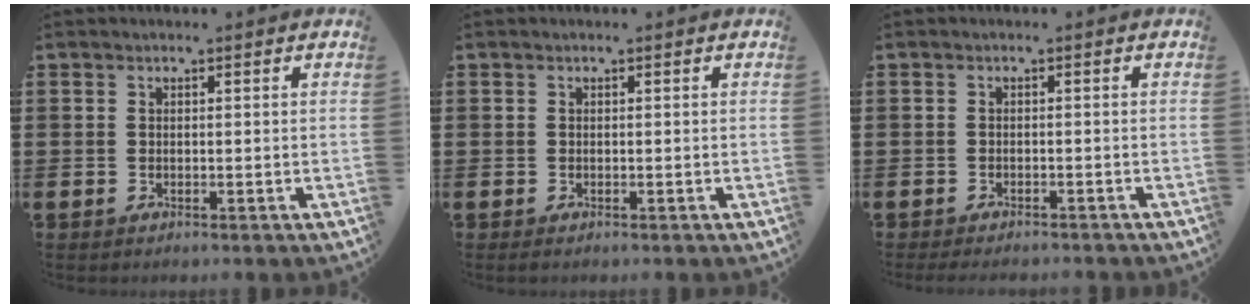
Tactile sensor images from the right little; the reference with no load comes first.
{"total": 0.0}
{"total": 0.9, "force": [-0.8, 0.0, 0.2], "torque": [-0.005, -0.002, -0.016]}